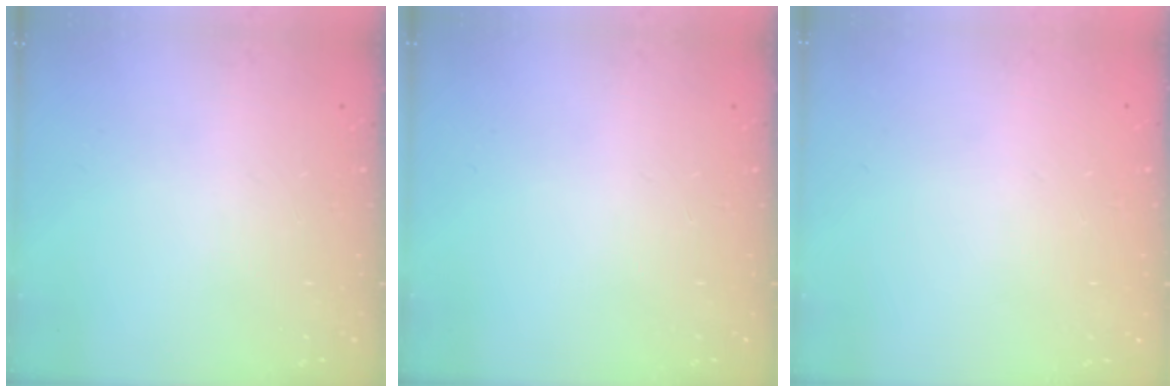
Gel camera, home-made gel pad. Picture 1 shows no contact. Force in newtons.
{"total": 0.0}
{"total": 0.0}